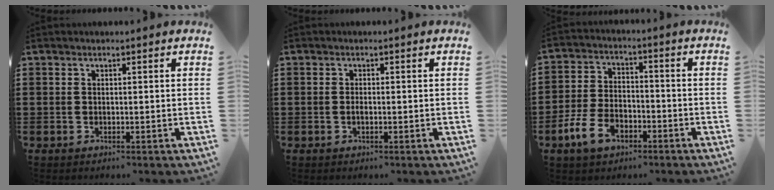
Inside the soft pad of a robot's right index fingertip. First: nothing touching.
{"total": 0.7, "force": [-0.3, 0.2, 0.6], "torque": [-0.013, -0.004, -0.005]}
{"total": 7.1, "force": [-3.9, 4.0, 4.4], "torque": [-0.106, 0.006, -0.079]}